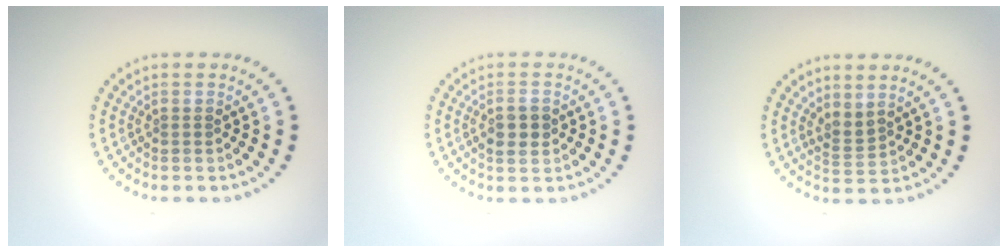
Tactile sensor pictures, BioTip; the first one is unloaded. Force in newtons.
{"total": 2.2, "press": 2.2, "slide": 0.0}
{"total": 1.8, "press": 1.3, "slide": 1.1}